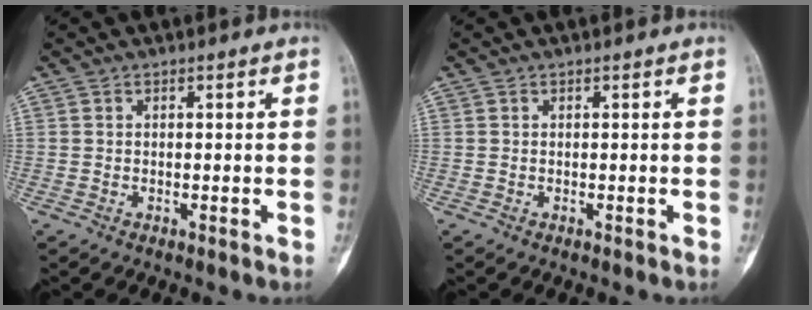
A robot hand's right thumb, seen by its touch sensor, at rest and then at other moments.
{"total": 0.0}